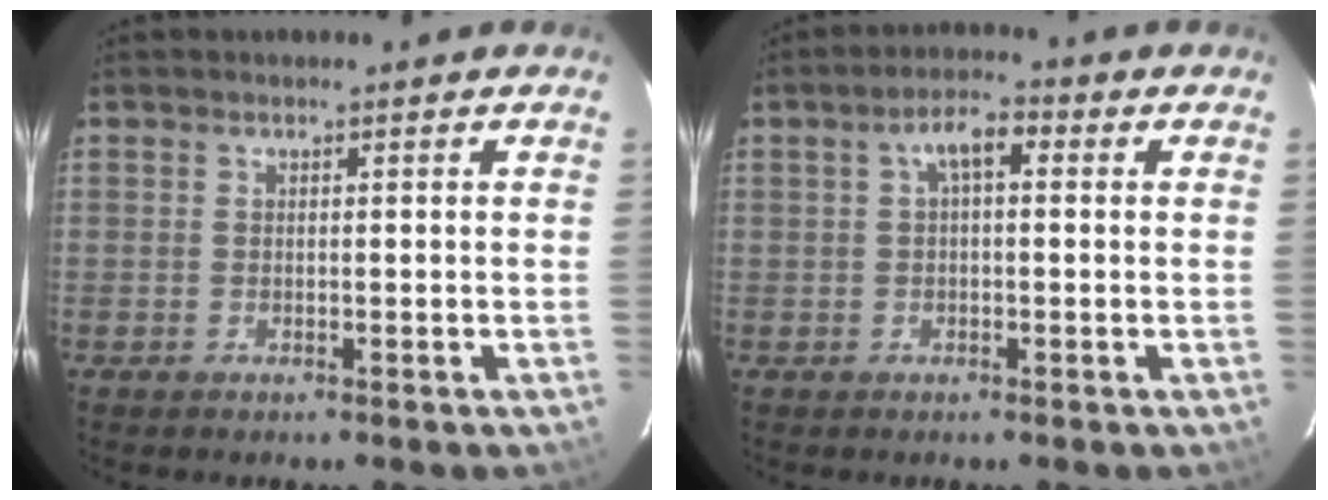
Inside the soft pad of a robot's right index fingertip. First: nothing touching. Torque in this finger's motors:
{"motor_torque": [0.08, -0.05, 0.10, 0.05]}